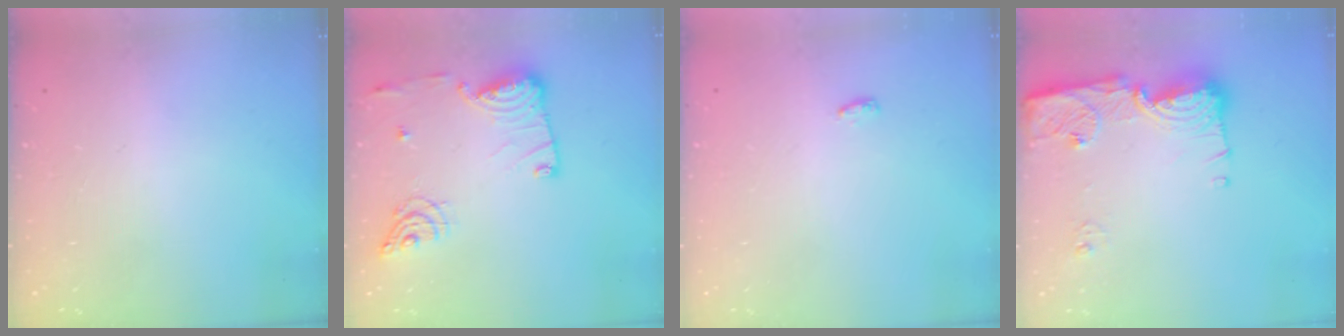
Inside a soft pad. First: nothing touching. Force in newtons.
{"total": 13.9, "press": 13.9, "slide": 0.8}
{"total": 6.4, "press": 3.3, "slide": 5.5}
{"total": 14.7, "press": 14.6, "slide": 1.6}